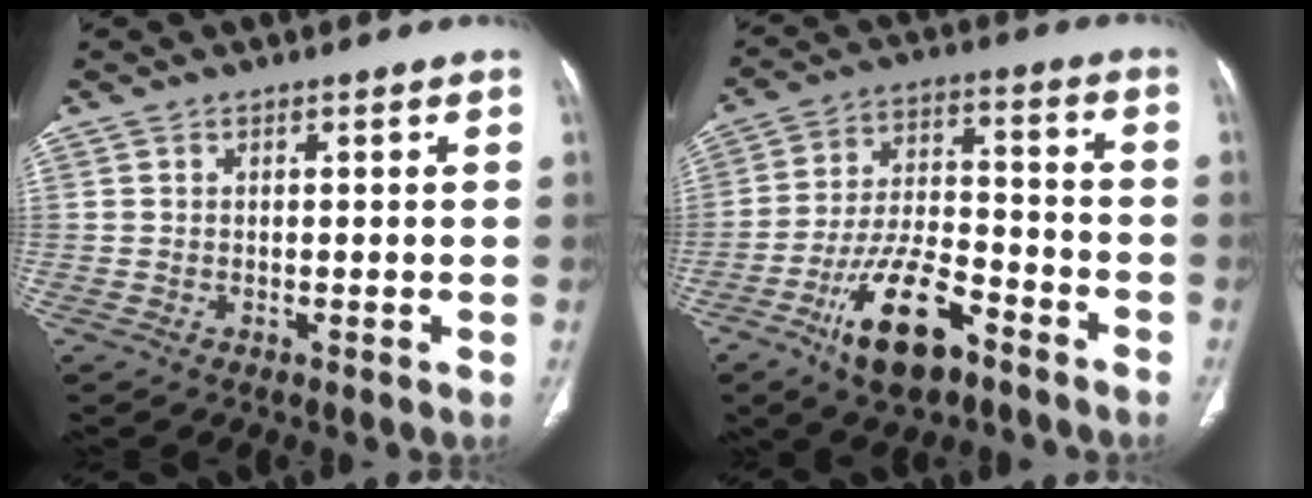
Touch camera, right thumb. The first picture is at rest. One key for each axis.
{"total": 14.4, "fx": -8.5, "fy": 6.2, "fz": 9.9, "tx": -0.169, "ty": 0.055, "tz": -0.148}